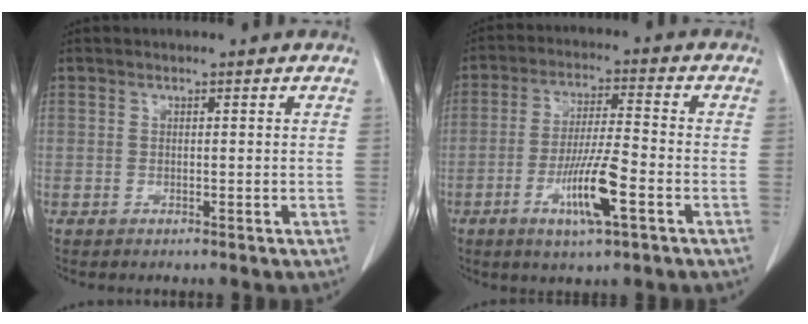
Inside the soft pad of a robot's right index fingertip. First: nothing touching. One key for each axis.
{"total": 10.2, "fx": -4.1, "fy": 1.2, "fz": 9.3, "tx": -0.174, "ty": -0.008, "tz": -0.071}